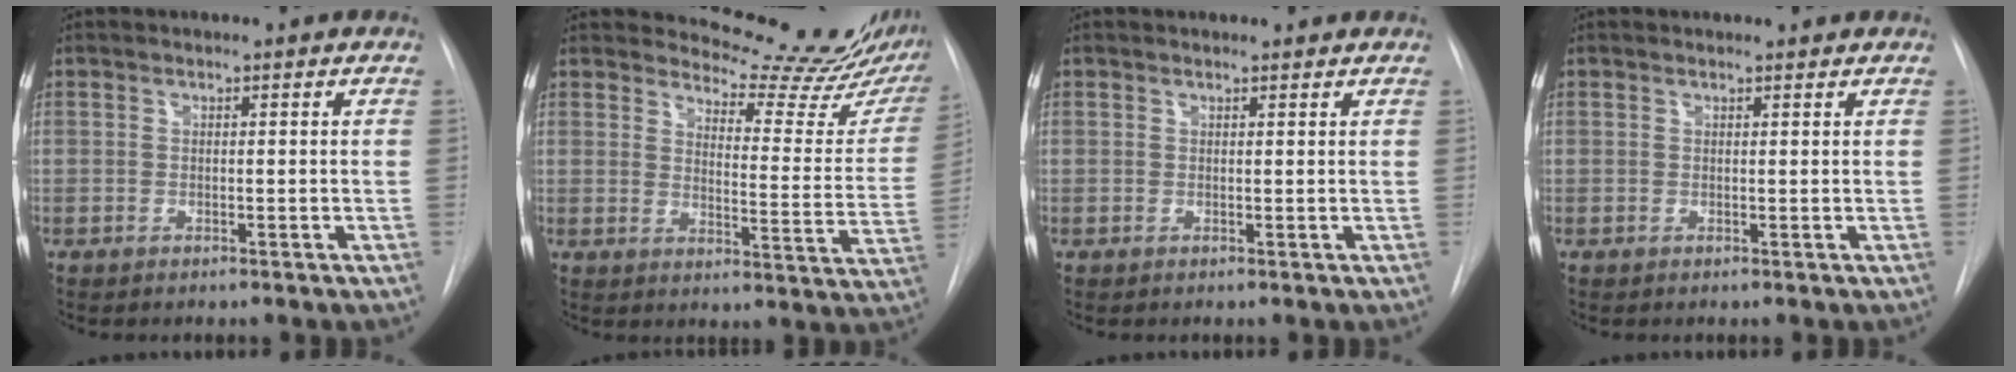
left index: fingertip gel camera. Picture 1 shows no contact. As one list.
[{"total": 15.9, "force": [15.5, 1.1, 3.4], "torque": [-0.038, -0.105, 0.173]}, {"total": 2.1, "force": [2.0, 0.5, 0.3], "torque": [-0.010, 0.011, 0.022]}, {"total": 1.7, "force": [1.7, 0.3, 0.3], "torque": [-0.011, 0.010, 0.020]}]